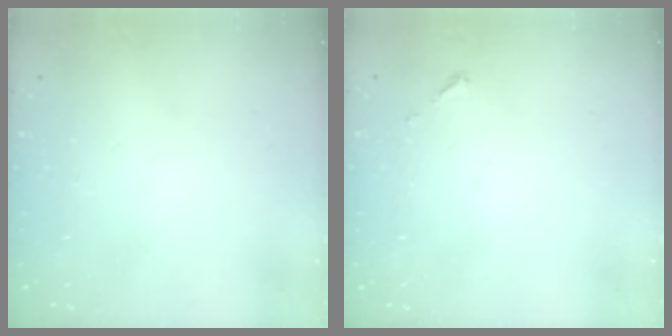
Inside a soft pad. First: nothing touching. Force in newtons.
{"total": 2.6, "press": 2.6, "slide": 0.3}